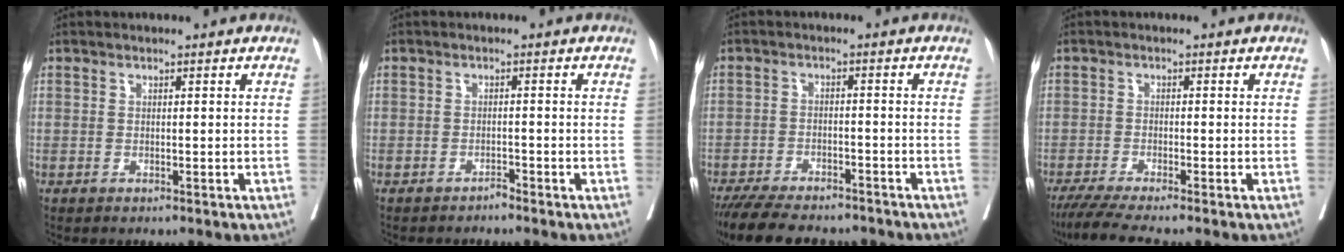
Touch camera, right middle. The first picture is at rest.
{"total": 0.9, "force": [-0.9, -0.1, 0.1], "torque": [-0.002, -0.002, -0.014]}
{"total": 13.7, "force": [-11.9, 3.3, 5.8], "torque": [-0.112, -0.011, -0.173]}
{"total": 5.8, "force": [-4.8, -0.8, 3.2], "torque": [-0.051, -0.021, -0.083]}